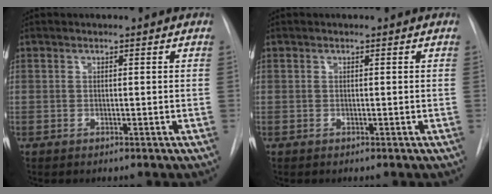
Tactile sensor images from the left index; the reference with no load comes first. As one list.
[{"total": 0.0}]